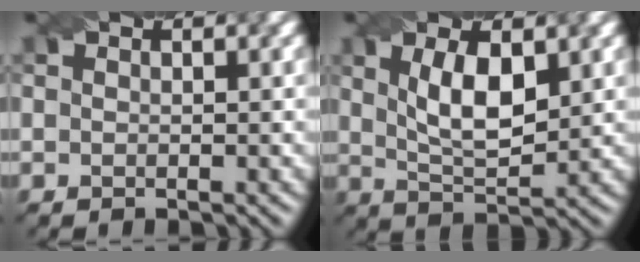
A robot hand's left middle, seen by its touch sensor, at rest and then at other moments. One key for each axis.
{"total": 5.1, "fx": 1.2, "fy": 2.1, "fz": 4.5, "tx": -0.091, "ty": -0.002, "tz": 0.026}